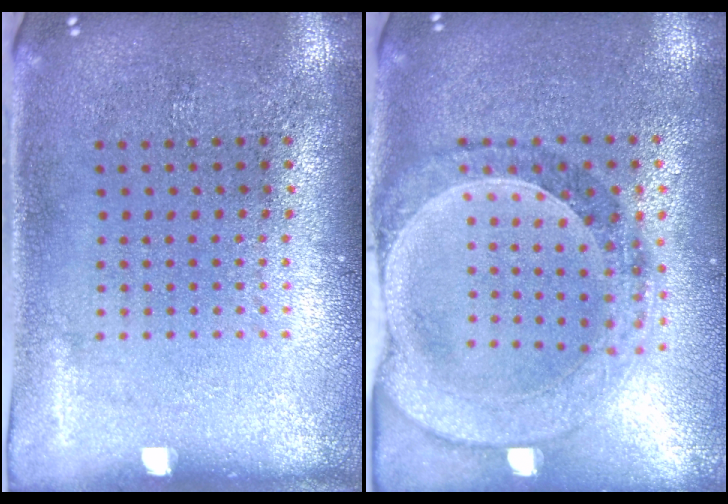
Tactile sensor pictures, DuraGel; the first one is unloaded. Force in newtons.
{"total": 1.6, "press": 1.5, "slide": 0.3}